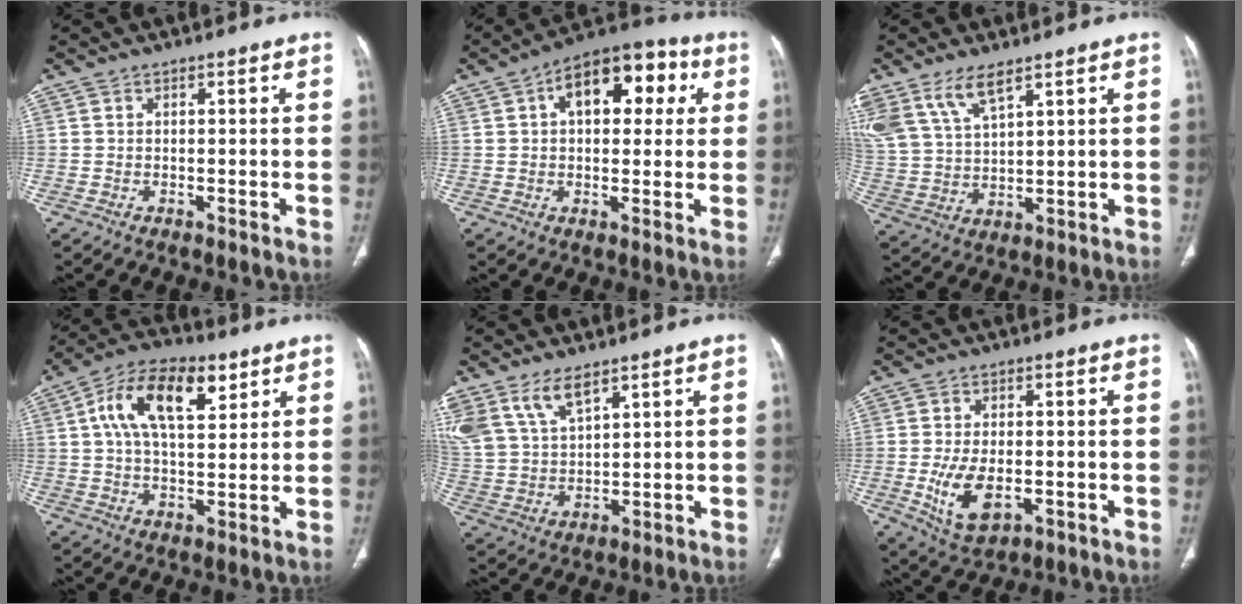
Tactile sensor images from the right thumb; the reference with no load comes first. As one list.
[{"total": 14.5, "force": [4.2, 8.3, 11.1], "torque": [-0.124, 0.025, 0.055]}, {"total": 10.5, "force": [6.9, 4.2, 6.8], "torque": [-0.141, -0.015, 0.152]}, {"total": 15.3, "force": [5.9, 7.7, 11.8], "torque": [-0.187, 0.002, 0.097]}, {"total": 10.6, "force": [7.0, 4.9, 6.2], "torque": [-0.120, -0.018, 0.156]}, {"total": 8.7, "force": [-1.7, 4.8, 7.1], "torque": [-0.131, -0.008, -0.020]}]